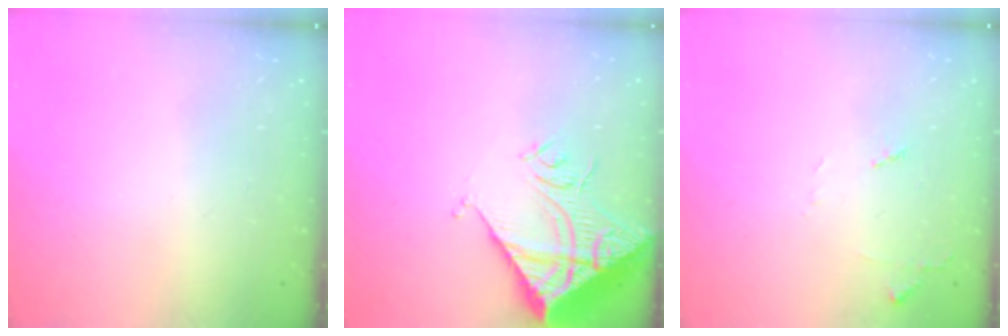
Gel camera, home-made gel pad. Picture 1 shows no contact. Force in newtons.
{"total": 13.5, "press": 13.4, "slide": 1.7}
{"total": 6.8, "press": 6.8, "slide": 0.9}